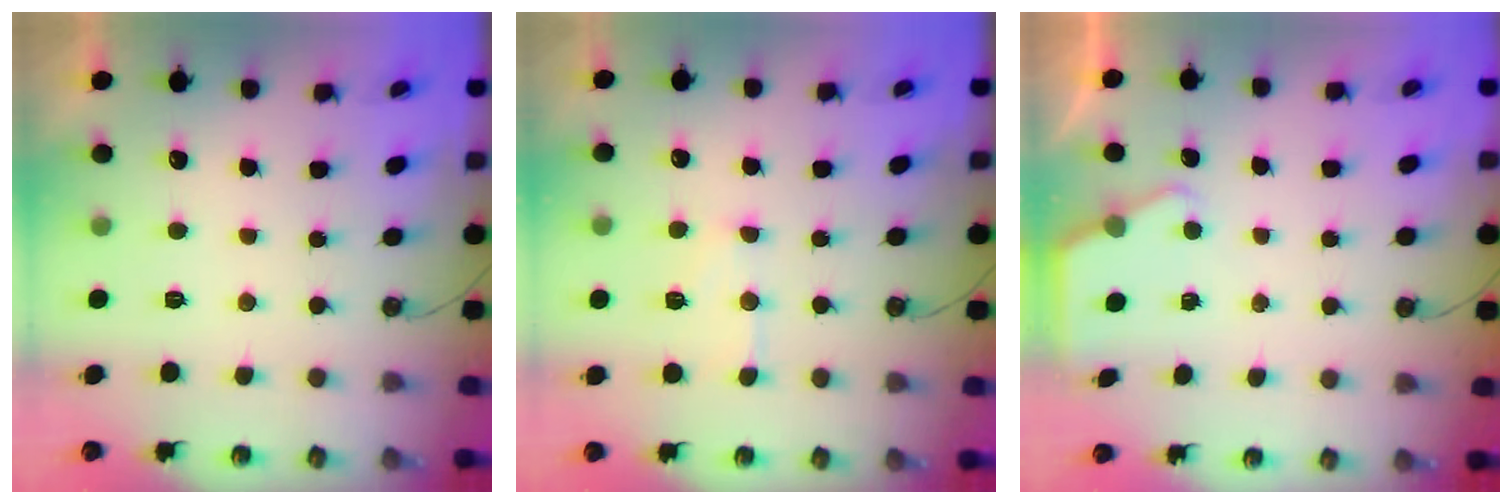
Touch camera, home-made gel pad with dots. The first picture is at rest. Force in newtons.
{"total": 8.2, "press": 8.1, "slide": 0.6}
{"total": 2.7, "press": 2.7, "slide": 0.2}